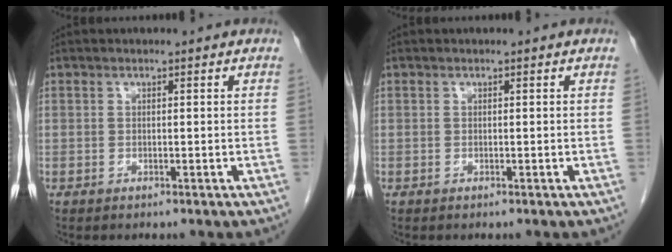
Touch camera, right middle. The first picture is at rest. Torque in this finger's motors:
{"motor_torque": [0.00, 0.00, 0.02, 0.00]}